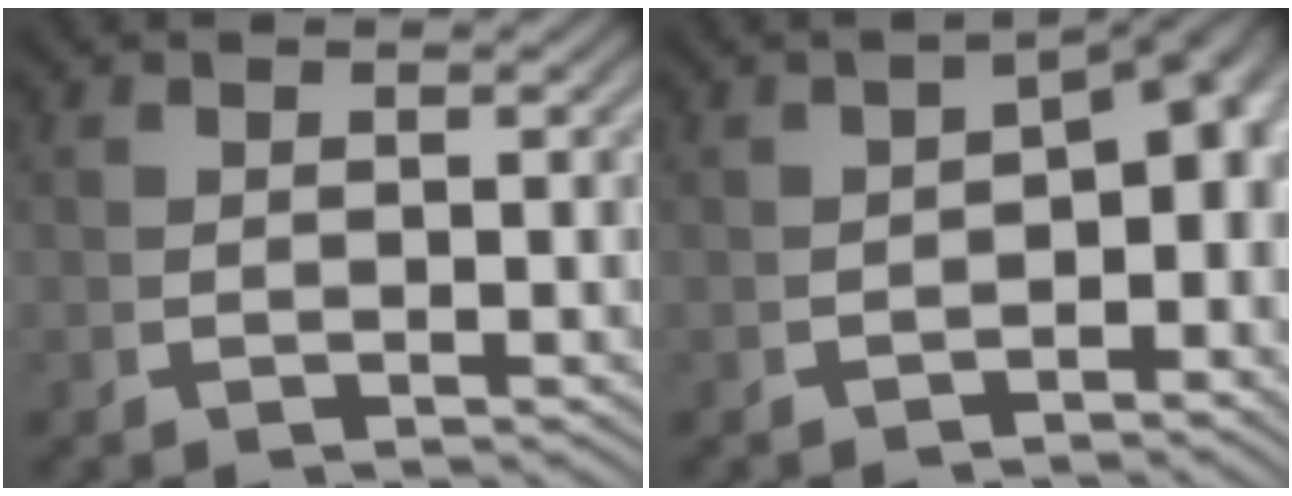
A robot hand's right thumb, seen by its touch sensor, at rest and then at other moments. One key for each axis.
{"total": 4.2, "fx": -1.0, "fy": 2.6, "fz": 3.1, "tx": -0.029, "ty": -0.004, "tz": -0.017}